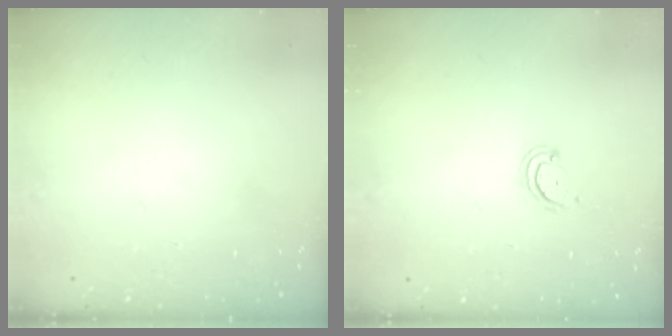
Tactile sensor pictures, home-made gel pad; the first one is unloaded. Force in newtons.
{"total": 3.2, "press": 3.2, "slide": 0.3}